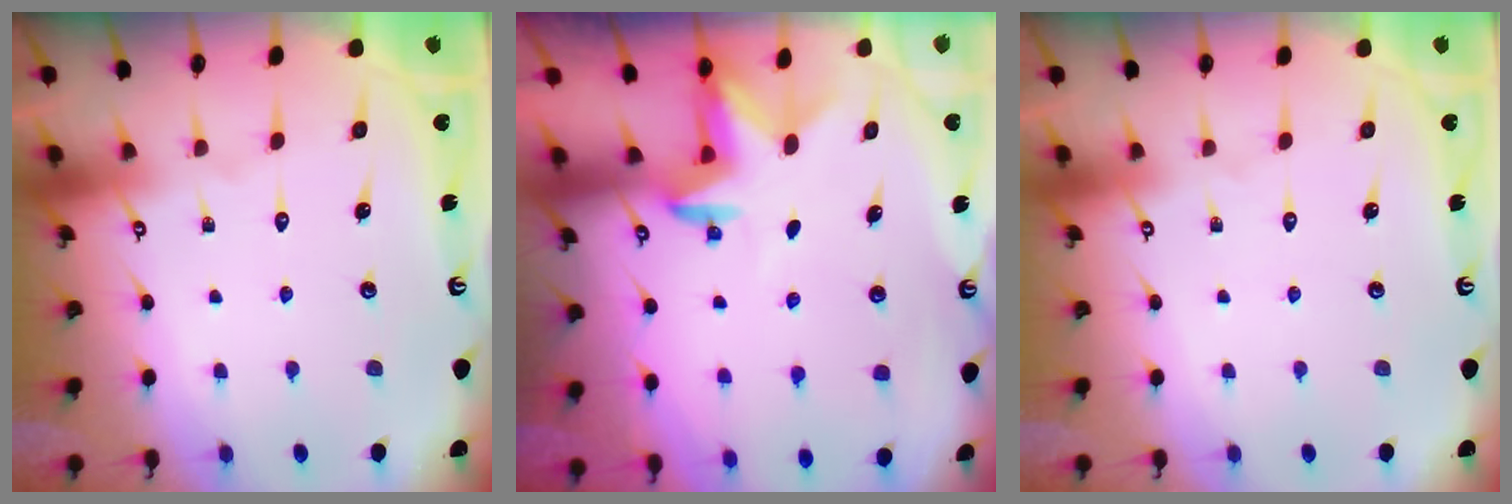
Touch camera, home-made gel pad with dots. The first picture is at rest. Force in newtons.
{"total": 3.0, "press": 2.9, "slide": 0.7}
{"total": 0.0}